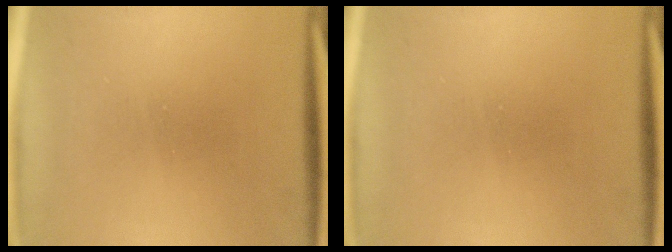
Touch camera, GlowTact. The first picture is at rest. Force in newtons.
{"total": 0.0}